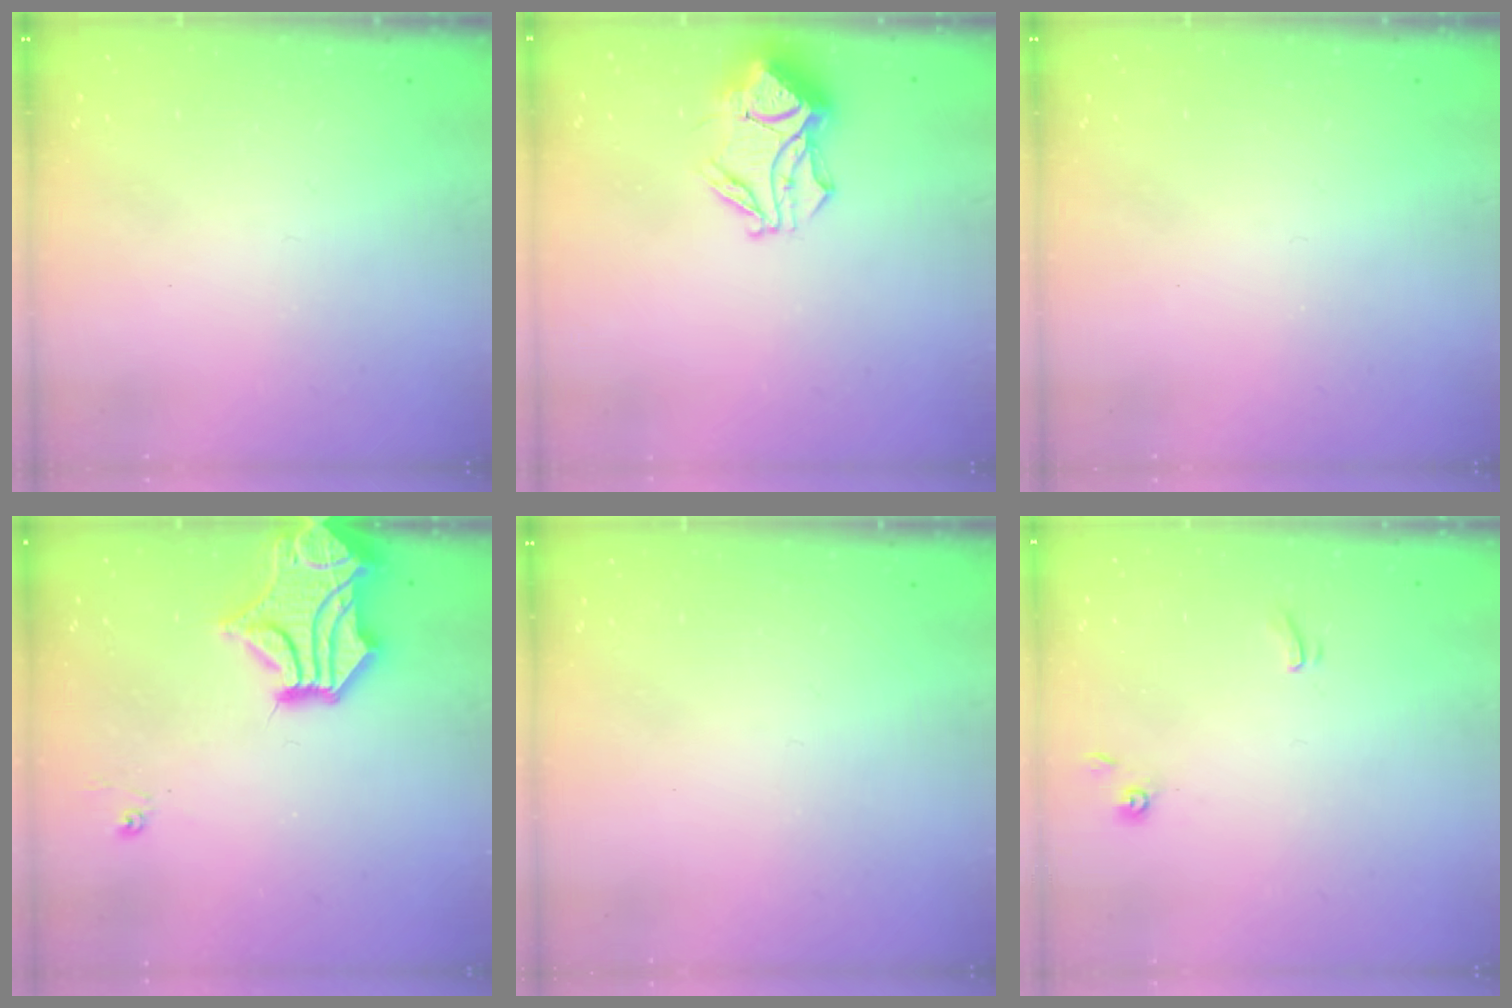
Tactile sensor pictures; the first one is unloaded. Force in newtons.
{"total": 13.1, "press": 13.1, "slide": 0.2}
{"total": 0.0}
{"total": 6.6, "press": 6.2, "slide": 2.3}
{"total": 0.0}
{"total": 1.1, "press": 1.1, "slide": 0.2}